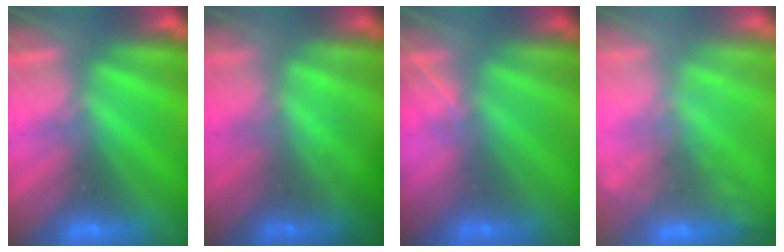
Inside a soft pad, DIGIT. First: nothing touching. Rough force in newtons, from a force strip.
{"total": 1.1}
{"total": 1.6}
{"total": 7.5}